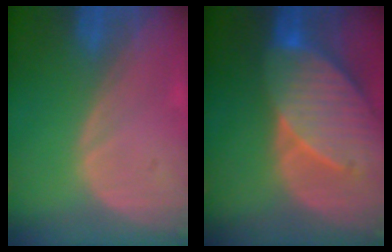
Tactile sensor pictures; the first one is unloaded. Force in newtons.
{"total": 10.3, "press": 9.1, "slide": 4.9}